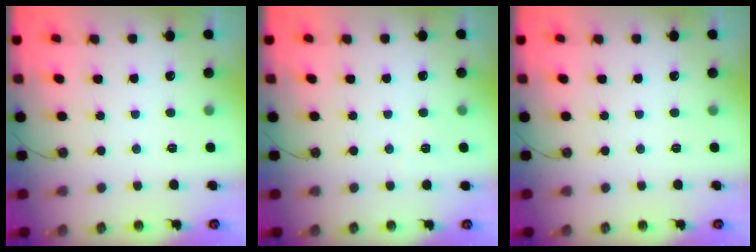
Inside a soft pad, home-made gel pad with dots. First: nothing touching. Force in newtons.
{"total": 2.0, "press": 1.7, "slide": 0.9}
{"total": 0.0}